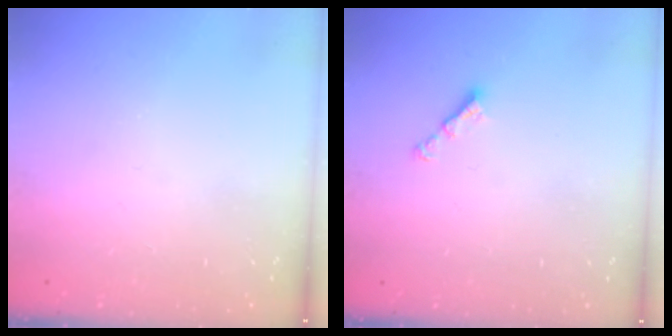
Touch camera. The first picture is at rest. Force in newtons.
{"total": 3.0, "press": 2.9, "slide": 0.5}